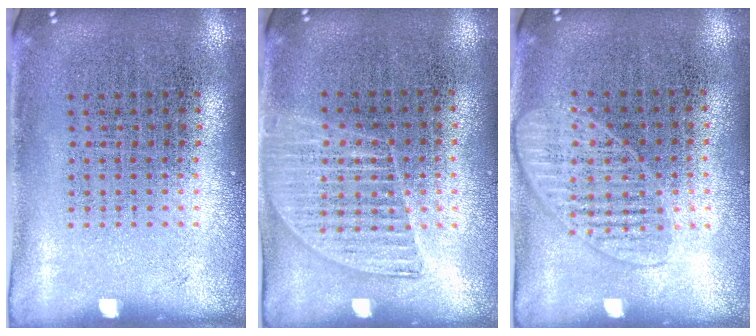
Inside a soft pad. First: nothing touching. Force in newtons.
{"total": 1.3, "press": 1.2, "slide": 0.5}
{"total": 1.3, "press": 1.2, "slide": 0.6}